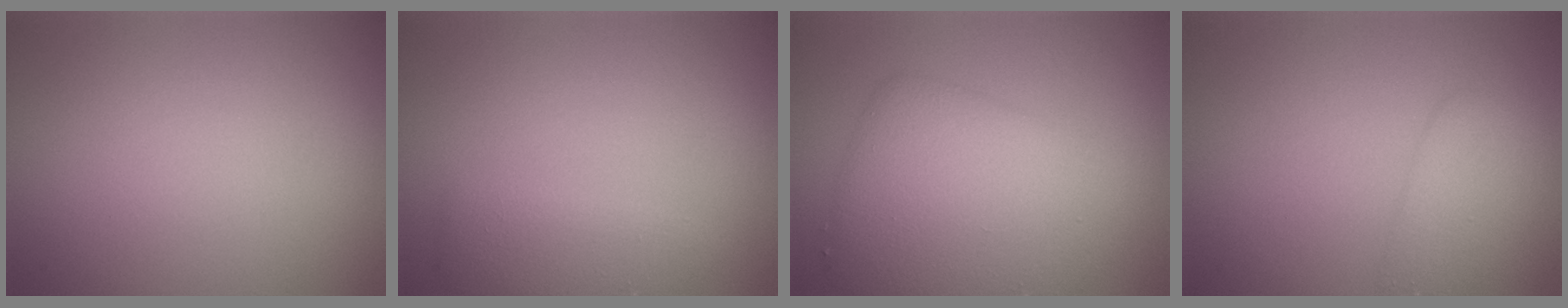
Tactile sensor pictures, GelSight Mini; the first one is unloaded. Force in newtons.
{"total": 2.3, "press": 2.3, "slide": 0.0}
{"total": 6.5, "press": 6.5, "slide": 0.0}
{"total": 2.5, "press": 2.5, "slide": 0.2}